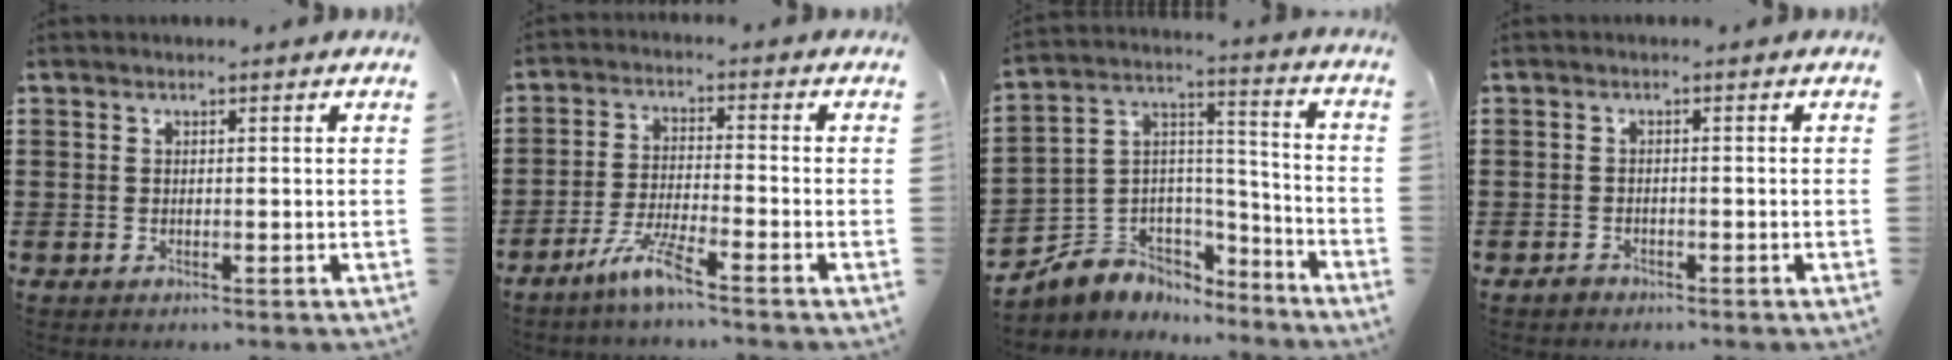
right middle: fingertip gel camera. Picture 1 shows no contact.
{"total": 5.8, "force": [-4.4, 0.5, 3.7], "torque": [-0.087, -0.012, -0.084]}
{"total": 6.2, "force": [-3.9, 4.8, -0.8], "torque": [-0.018, -0.011, -0.077]}
{"total": 1.1, "force": [-0.9, 0.6, 0.0], "torque": [-0.003, -0.001, -0.019]}